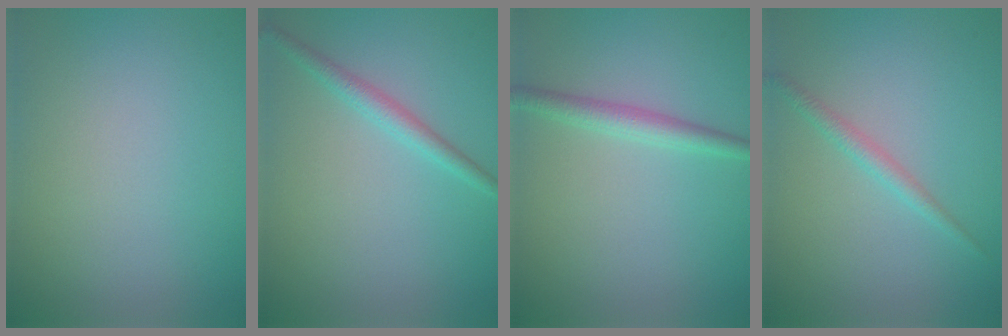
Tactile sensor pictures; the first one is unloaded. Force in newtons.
{"total": 1.8, "press": 1.8, "slide": 0.0}
{"total": 2.0, "press": 2.0, "slide": 0.1}
{"total": 1.3, "press": 1.3, "slide": 0.0}